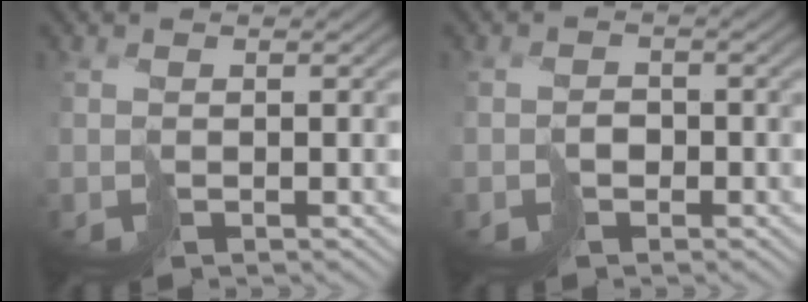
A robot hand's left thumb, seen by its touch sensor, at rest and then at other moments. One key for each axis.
{"total": 1.6, "fx": -0.8, "fy": 1.3, "fz": 0.6, "tx": -0.012, "ty": 0.001, "tz": -0.020}